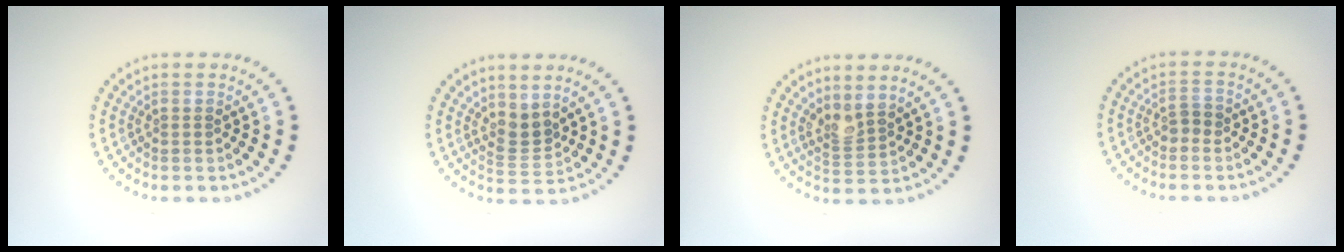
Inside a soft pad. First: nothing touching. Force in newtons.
{"total": 2.4, "press": 1.6, "slide": 1.7}
{"total": 2.1, "press": 1.7, "slide": 1.3}
{"total": 1.2, "press": 1.1, "slide": 0.4}